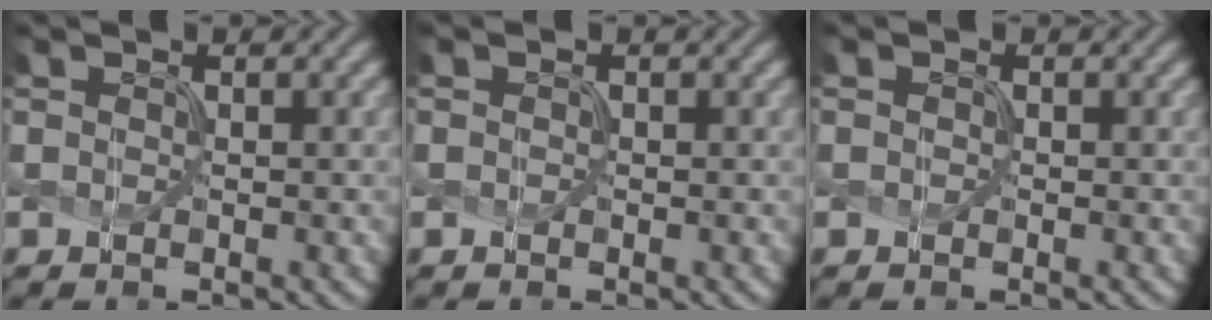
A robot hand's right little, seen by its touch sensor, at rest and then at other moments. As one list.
[{"total": 0.0}, {"total": 0.0}]